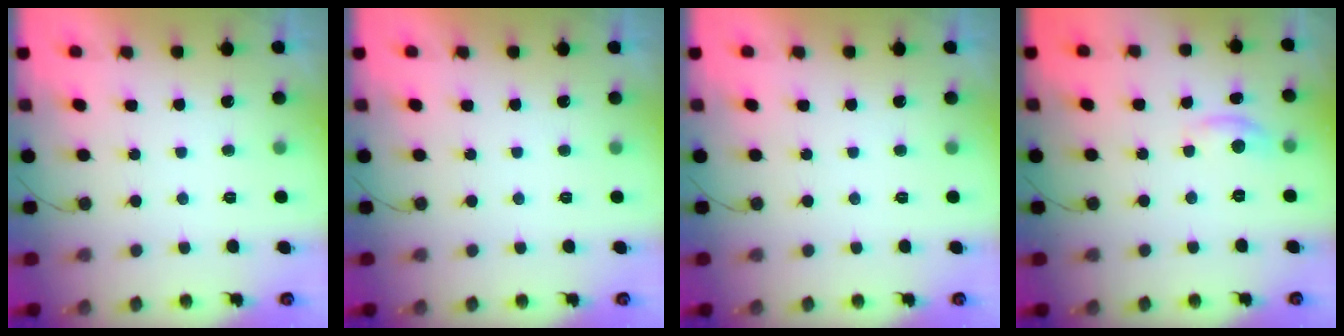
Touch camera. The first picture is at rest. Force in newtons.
{"total": 0.0}
{"total": 0.0}
{"total": 4.8, "press": 4.8, "slide": 0.5}